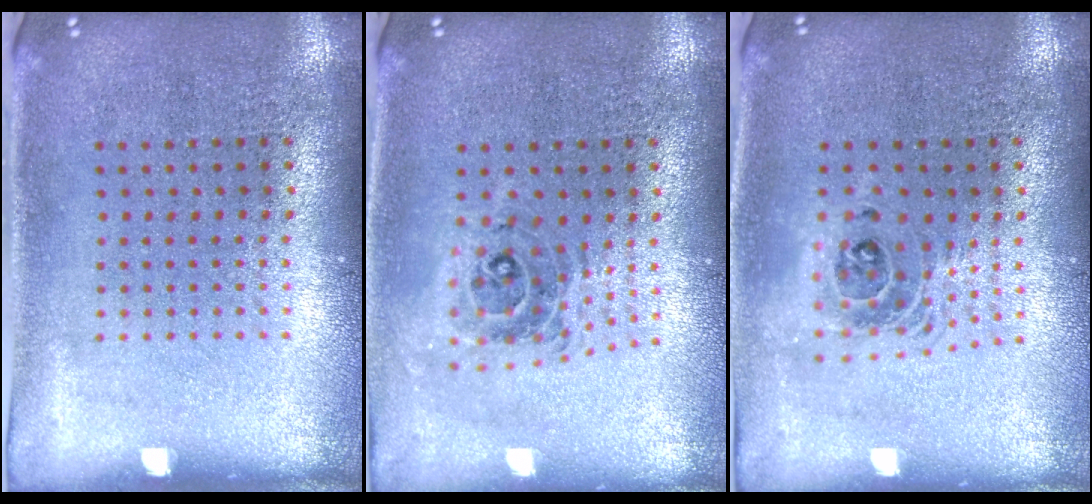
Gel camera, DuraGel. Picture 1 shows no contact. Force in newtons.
{"total": 0.7, "press": 0.7, "slide": 0.2}
{"total": 1.4, "press": 1.2, "slide": 0.7}